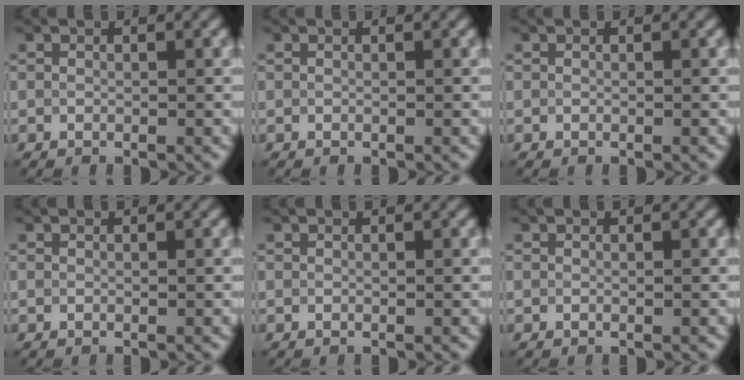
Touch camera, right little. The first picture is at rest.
{"total": 0.0}
{"total": 0.0}
{"total": 0.0}
{"total": 0.0}
{"total": 0.0}